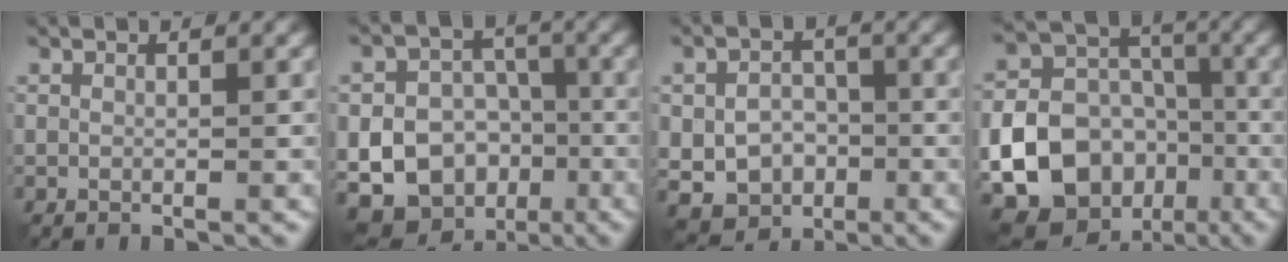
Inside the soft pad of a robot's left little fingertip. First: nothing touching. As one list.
[{"total": 18.2, "force": [-6.4, 15.9, 5.9], "torque": [-0.117, -0.042, -0.107]}, {"total": 5.4, "force": [-1.4, 4.2, 3.0], "torque": [-0.056, -0.009, -0.024]}, {"total": 21.5, "force": [-7.8, 18.4, 7.9], "torque": [-0.178, -0.044, -0.143]}]